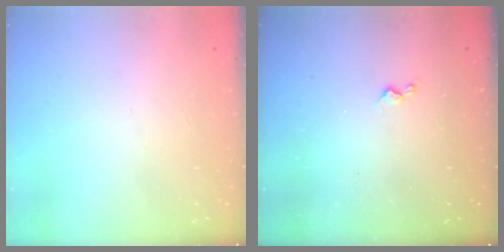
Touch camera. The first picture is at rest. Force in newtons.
{"total": 3.7, "press": 3.6, "slide": 0.7}